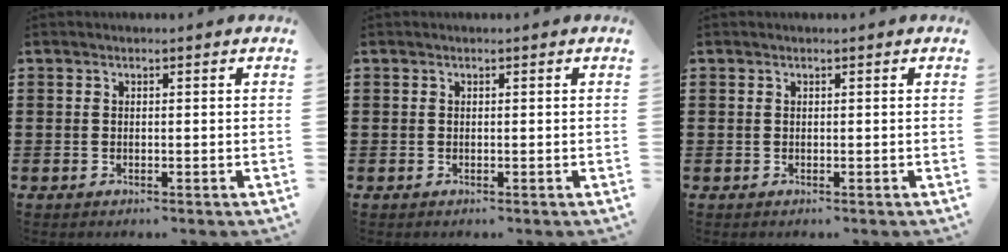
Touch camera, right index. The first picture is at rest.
{"total": 0.0}
{"total": 0.0}